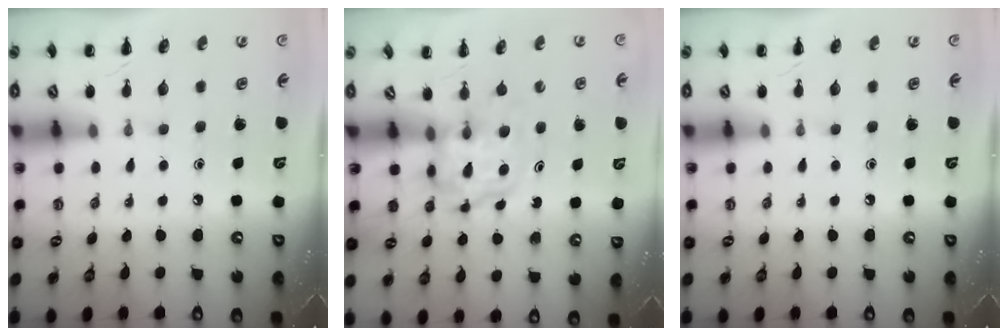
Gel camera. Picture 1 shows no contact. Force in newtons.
{"total": 4.0, "press": 4.0, "slide": 0.4}
{"total": 0.0}